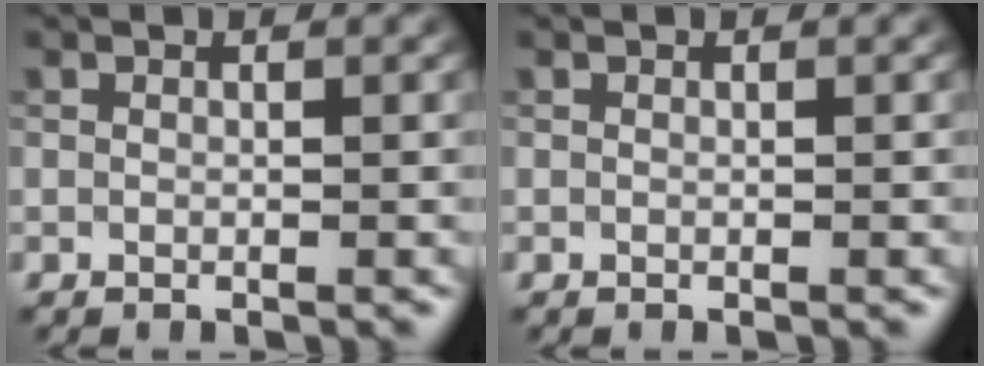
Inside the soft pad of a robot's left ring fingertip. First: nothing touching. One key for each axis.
{"total": 0.0}